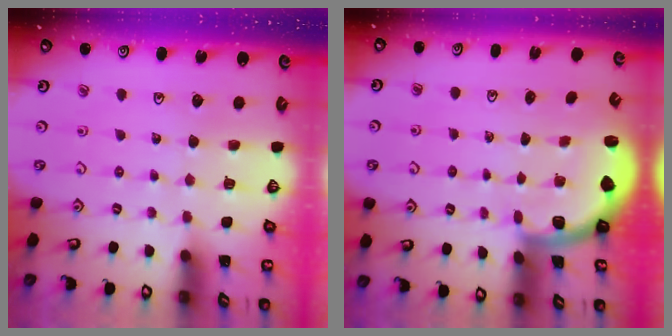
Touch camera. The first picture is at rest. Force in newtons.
{"total": 2.0, "press": 2.0, "slide": 0.5}